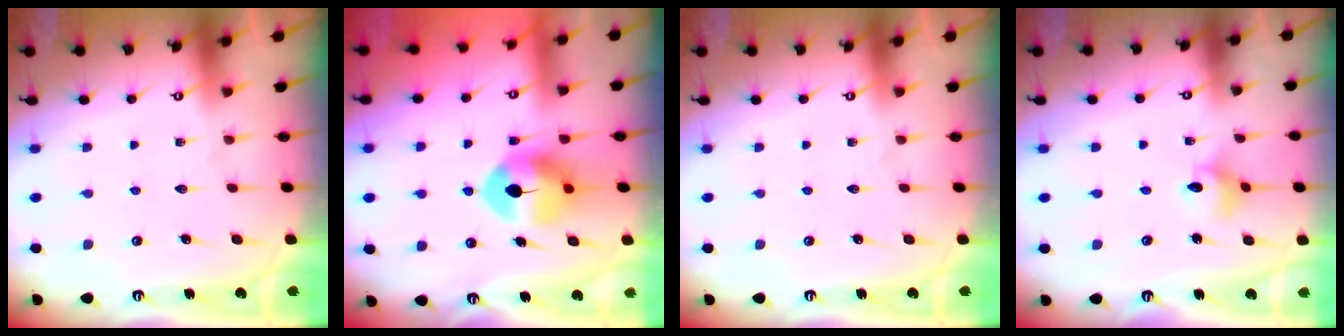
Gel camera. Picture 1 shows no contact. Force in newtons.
{"total": 8.8, "press": 8.8, "slide": 0.9}
{"total": 0.0}
{"total": 4.5, "press": 4.5, "slide": 0.5}